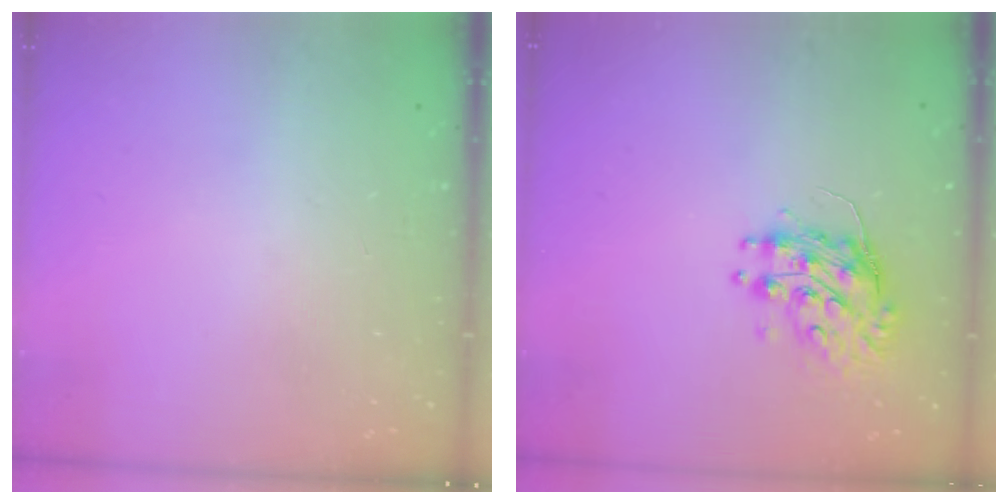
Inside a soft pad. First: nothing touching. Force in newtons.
{"total": 9.0, "press": 9.0, "slide": 0.3}